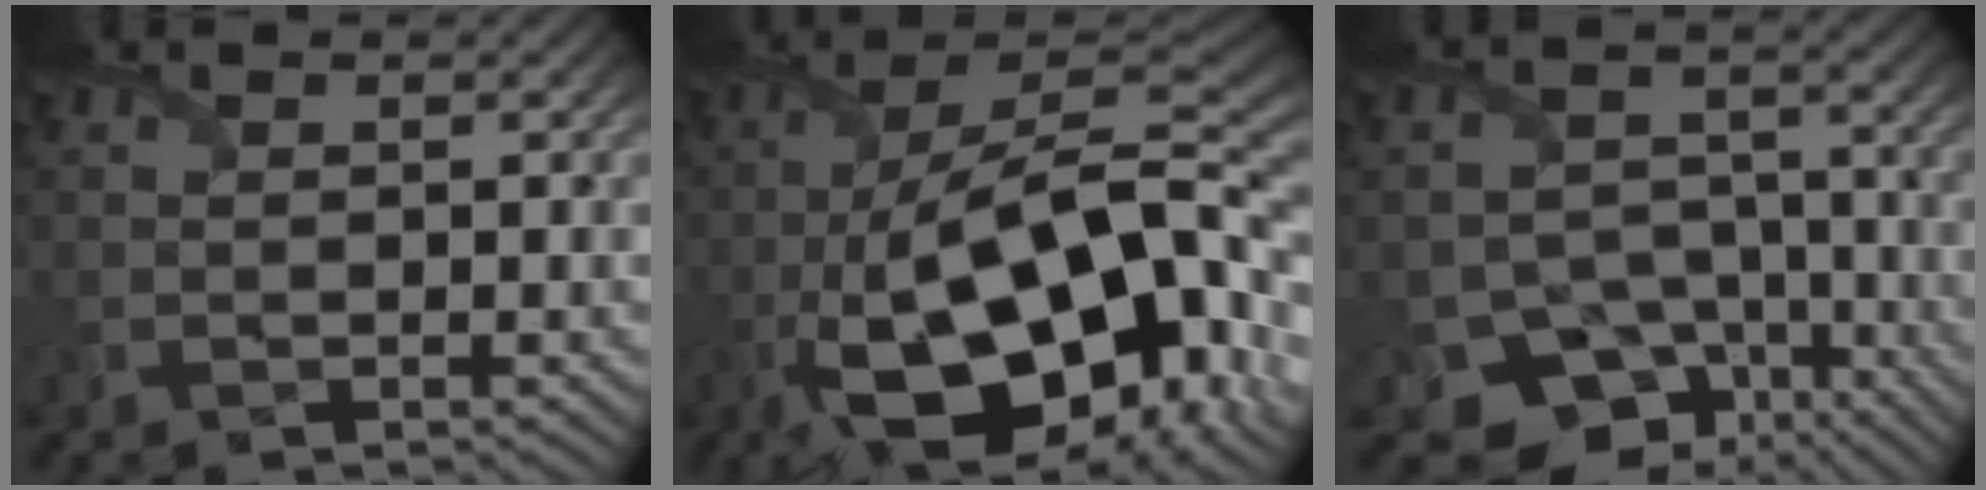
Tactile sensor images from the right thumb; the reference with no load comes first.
{"total": 21.5, "force": [-6.3, 9.5, 18.3], "torque": [-0.317, -0.015, -0.101]}
{"total": 9.1, "force": [-5.7, 6.4, 3.1], "torque": [-0.047, -0.017, -0.091]}